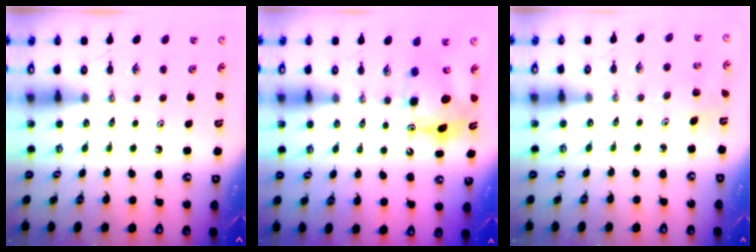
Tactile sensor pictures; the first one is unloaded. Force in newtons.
{"total": 10.4, "press": 10.3, "slide": 0.7}
{"total": 2.3, "press": 2.3, "slide": 0.2}